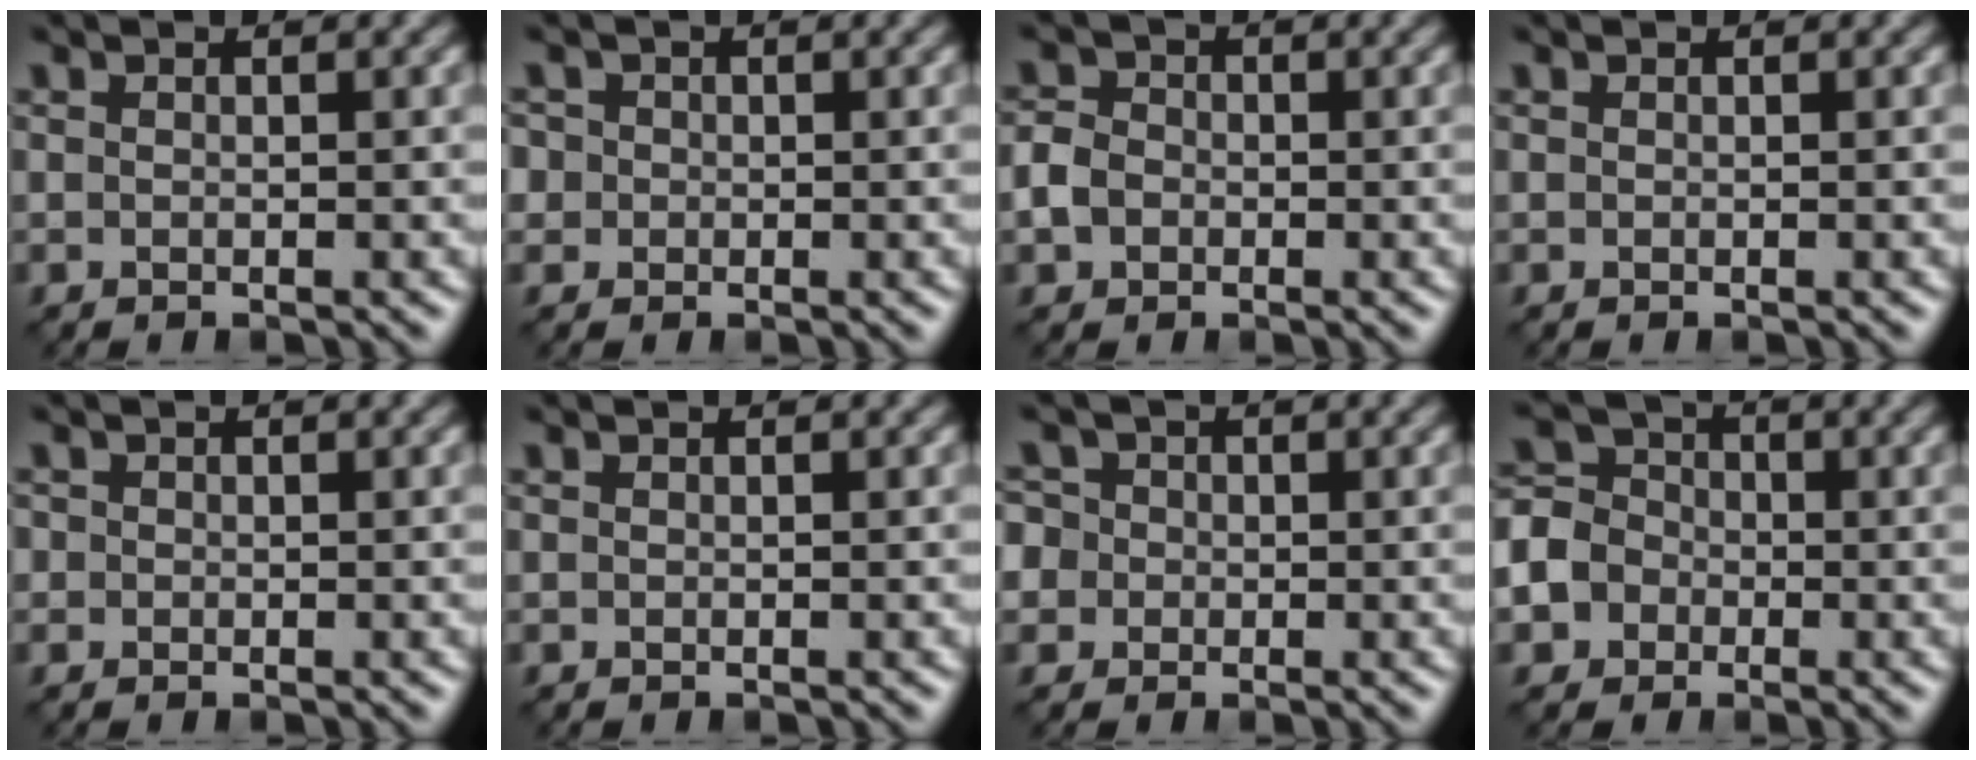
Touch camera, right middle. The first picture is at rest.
{"total": 2.7, "force": [0.8, 2.4, 0.9], "torque": [-0.005, 0.016, -0.002]}
{"total": 2.4, "force": [-0.6, 2.1, 1.0], "torque": [-0.021, 0.002, -0.019]}
{"total": 0.0}
{"total": 0.8, "force": [0.0, 0.8, 0.1], "torque": [0.005, -0.002, -0.004]}
{"total": 0.0}
{"total": 5.5, "force": [0.1, 5.0, 2.1], "torque": [-0.041, 0.033, -0.035]}
{"total": 7.4, "force": [-2.8, 6.5, 2.2], "torque": [-0.054, -0.009, -0.071]}